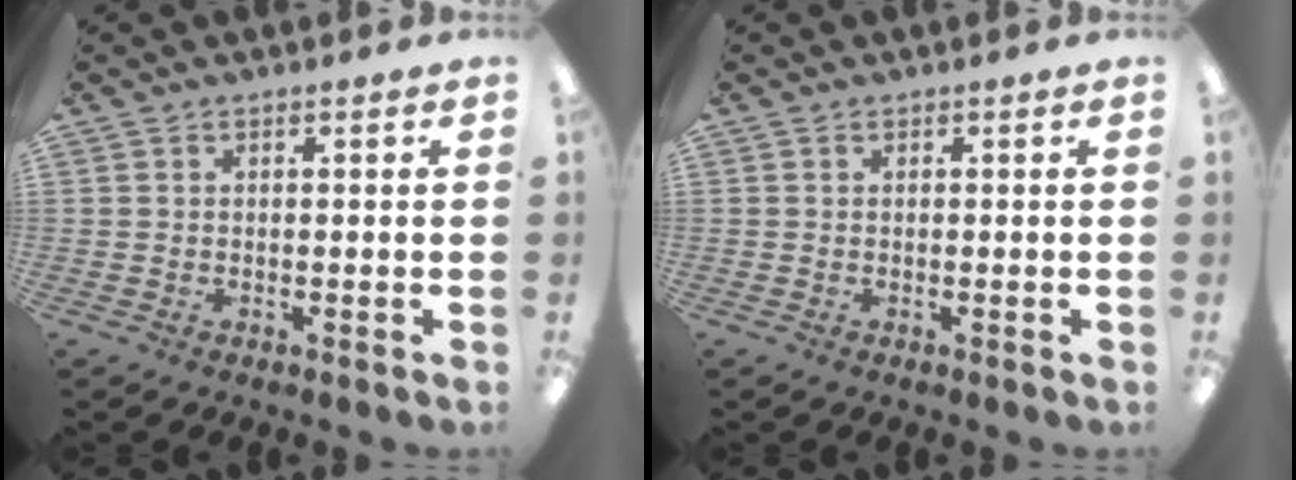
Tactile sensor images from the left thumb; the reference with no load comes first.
{"total": 0.0}